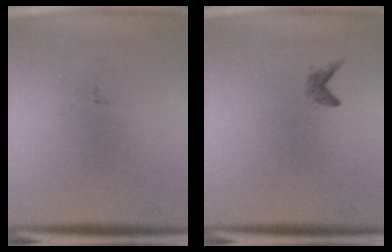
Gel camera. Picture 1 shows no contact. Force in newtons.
{"total": 0.9}